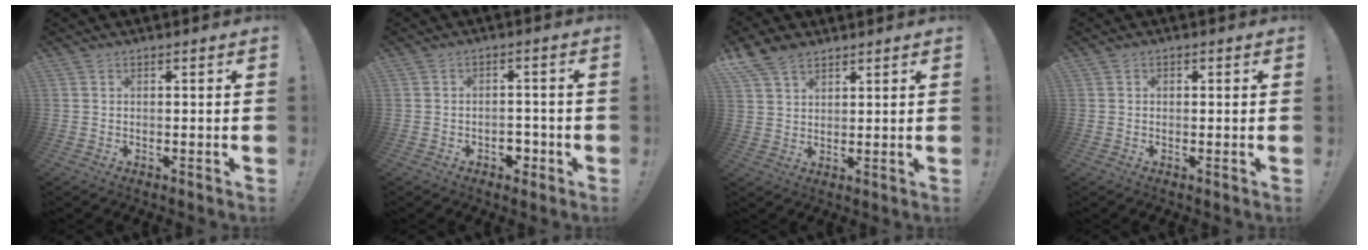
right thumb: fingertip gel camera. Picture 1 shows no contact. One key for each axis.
{"total": 4.3, "fx": -1.9, "fy": 3.1, "fz": 2.2, "tx": -0.017, "ty": 0.004, "tz": -0.033}
{"total": 7.7, "fx": 5.6, "fy": 4.3, "fz": 2.9, "tx": -0.057, "ty": -0.021, "tz": 0.113}
{"total": 0.9, "fx": -0.2, "fy": 0.8, "fz": 0.3, "tx": -0.005, "ty": 0.004, "tz": -0.004}